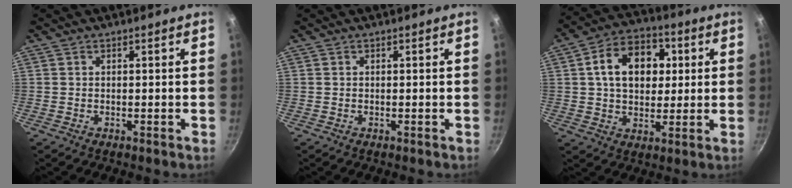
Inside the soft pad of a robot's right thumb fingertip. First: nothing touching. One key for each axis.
{"total": 0.0}
{"total": 14.4, "fx": 3.0, "fy": 10.2, "fz": 9.7, "tx": -0.119, "ty": 0.013, "tz": 0.037}